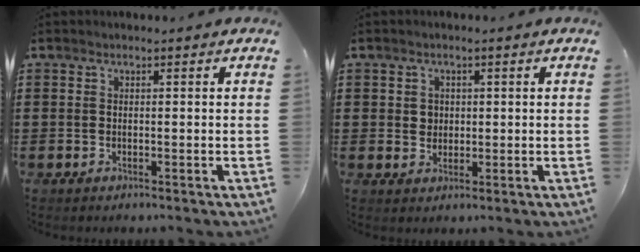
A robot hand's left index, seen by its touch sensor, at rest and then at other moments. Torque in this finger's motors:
{"motor_torque": [0.32, 0.23, 0.19, 0.01]}